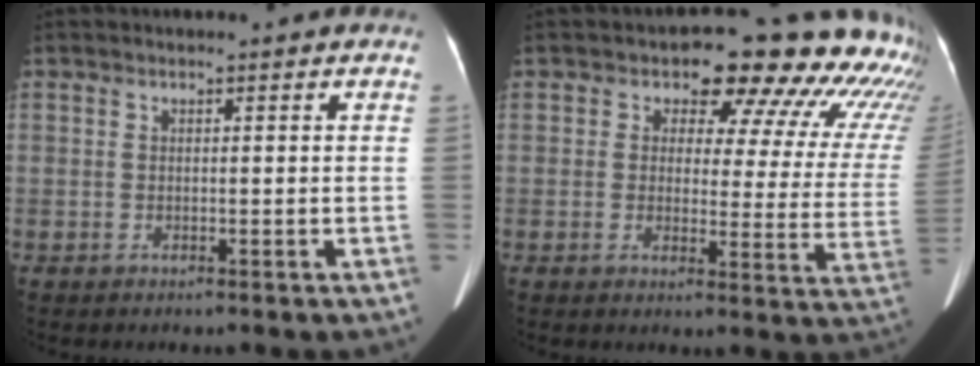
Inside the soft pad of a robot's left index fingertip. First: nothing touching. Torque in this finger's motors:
{"motor_torque": [0.84, -0.97, 0.91, 0.06]}